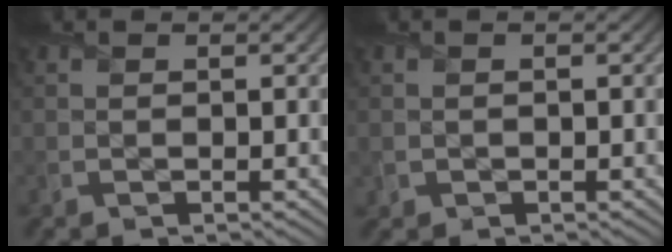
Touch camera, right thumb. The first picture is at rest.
{"total": 0.9, "force": [-0.2, 0.8, 0.5], "torque": [-0.014, -0.004, -0.002]}